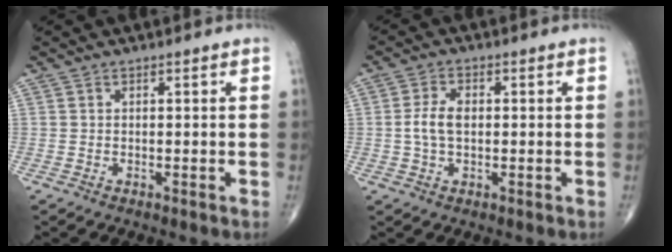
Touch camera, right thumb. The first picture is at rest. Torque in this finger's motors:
{"motor_torque": [0.00, -0.02, 0.47, -0.01, 0.25]}